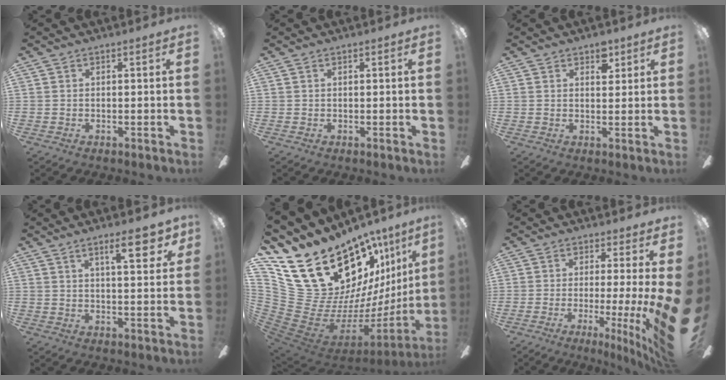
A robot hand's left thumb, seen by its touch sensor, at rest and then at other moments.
{"total": 0.0}
{"total": 4.4, "force": [2.9, 2.5, 2.2], "torque": [-0.009, -0.015, 0.046]}
{"total": 9.7, "force": [5.5, 3.0, 7.4], "torque": [-0.089, -0.025, 0.081]}
{"total": 27.4, "force": [16.1, 16.3, 15.0], "torque": [-0.222, -0.156, 0.367]}
{"total": 9.5, "force": [-0.5, -0.1, 9.5], "torque": [-0.134, -0.036, -0.001]}